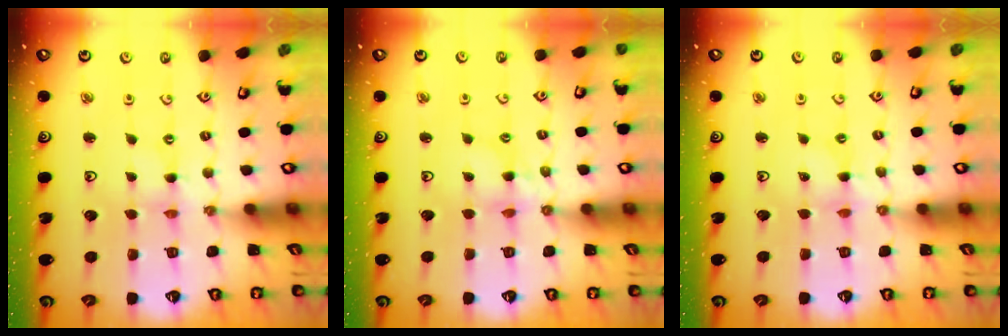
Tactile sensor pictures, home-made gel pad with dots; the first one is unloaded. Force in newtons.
{"total": 4.9, "press": 4.9, "slide": 0.4}
{"total": 2.6, "press": 2.6, "slide": 0.3}